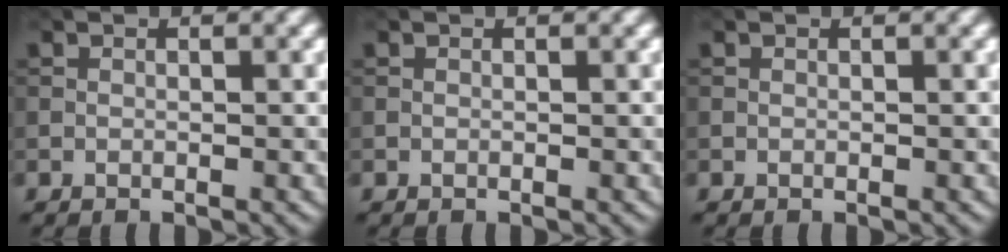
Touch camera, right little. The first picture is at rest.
{"total": 0.0}
{"total": 0.0}